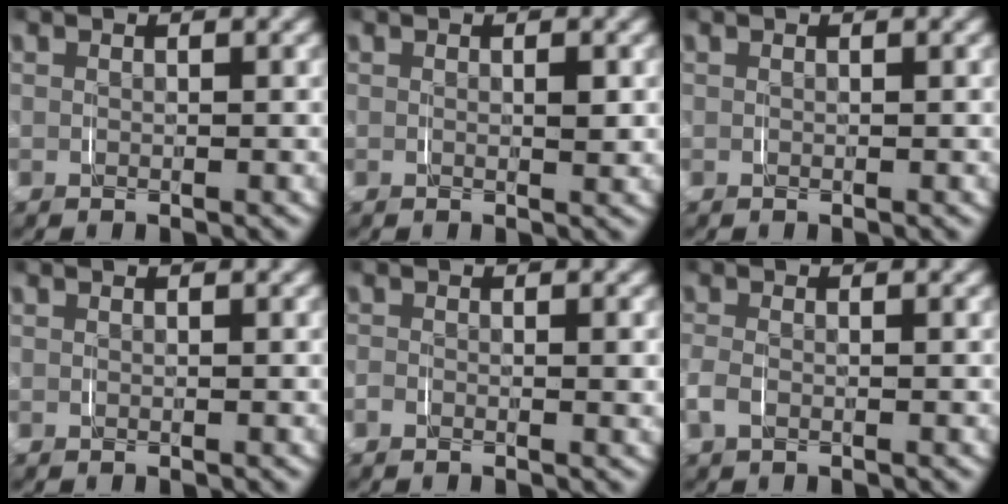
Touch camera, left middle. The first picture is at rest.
{"total": 0.9, "force": [0.3, 0.2, 0.8], "torque": [-0.012, -0.003, 0.004]}
{"total": 0.0}
{"total": 0.0}
{"total": 0.8, "force": [-0.3, 0.3, 0.7], "torque": [-0.011, -0.001, -0.010]}
{"total": 1.7, "force": [-0.6, 1.1, 1.1], "torque": [-0.036, -0.002, -0.011]}